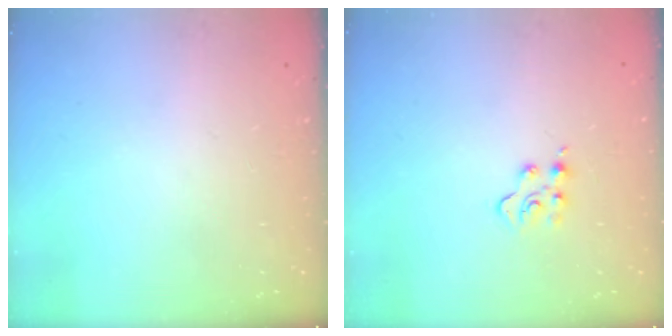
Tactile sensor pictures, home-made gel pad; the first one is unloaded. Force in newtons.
{"total": 4.2, "press": 4.2, "slide": 0.4}